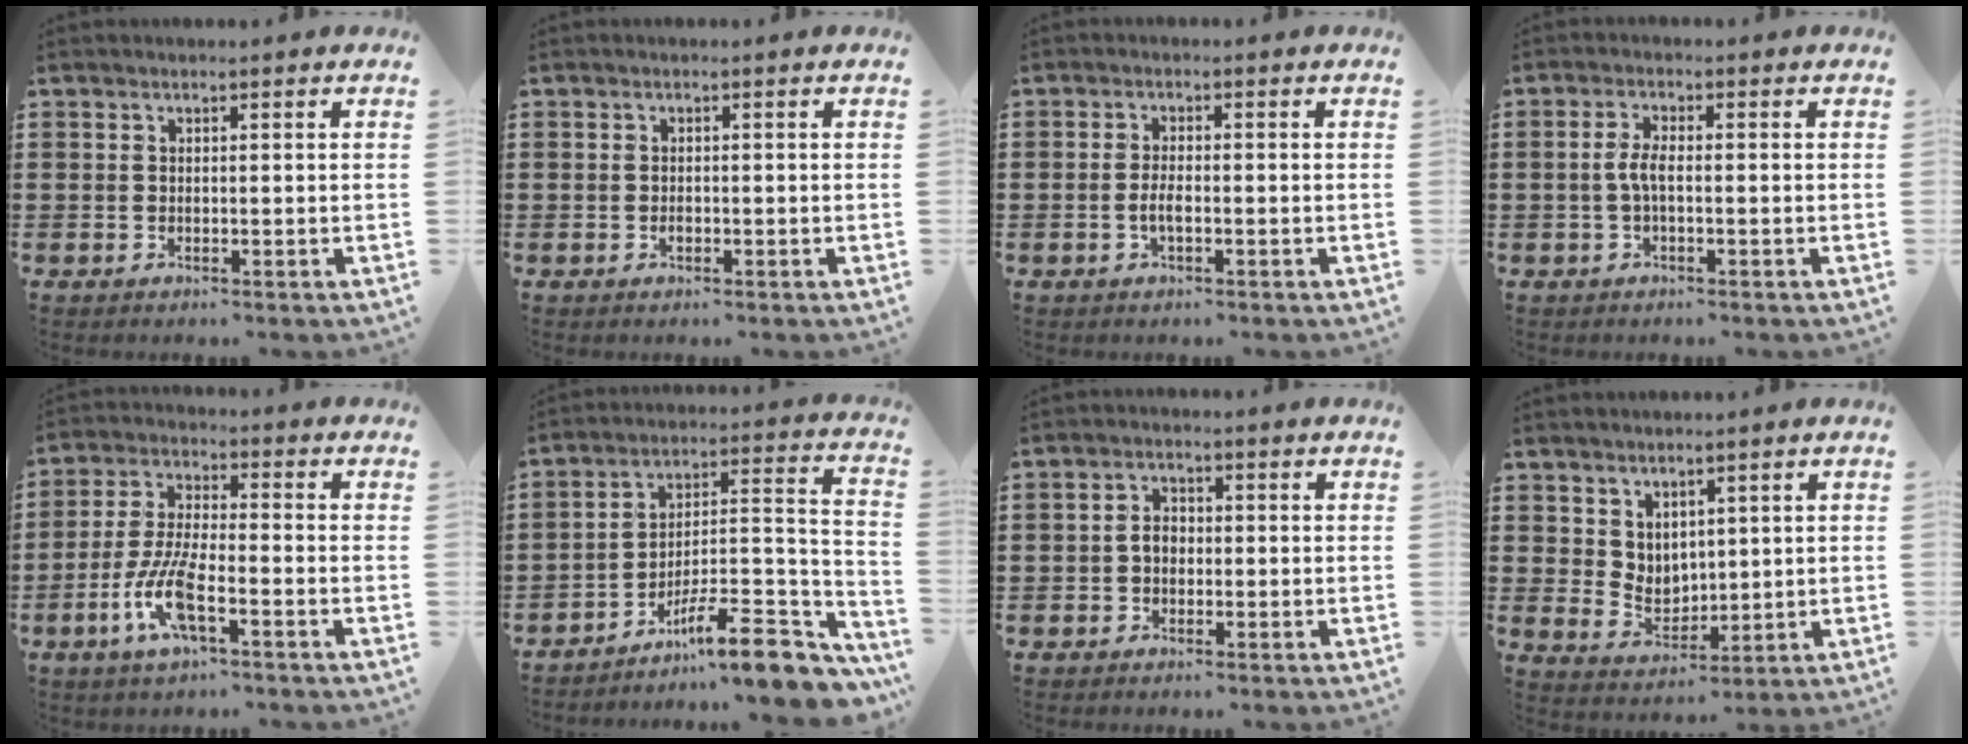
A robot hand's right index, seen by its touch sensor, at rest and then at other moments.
{"total": 1.1, "force": [-0.4, 0.5, 0.9], "torque": [-0.017, -0.002, -0.007]}
{"total": 2.4, "force": [-0.7, 0.7, 2.2], "torque": [-0.047, -0.002, -0.015]}
{"total": 3.2, "force": [-0.6, 0.9, 3.0], "torque": [-0.077, -0.004, -0.020]}
{"total": 8.5, "force": [-3.7, 2.4, 7.2], "torque": [-0.164, -0.011, -0.071]}
{"total": 11.8, "force": [-8.6, 2.7, 7.7], "torque": [-0.097, 0.022, -0.154]}
{"total": 2.4, "force": [-0.4, 1.7, 1.7], "torque": [-0.034, 0.004, -0.010]}
{"total": 4.5, "force": [3.4, 2.9, 0.7], "torque": [-0.030, -0.003, 0.065]}